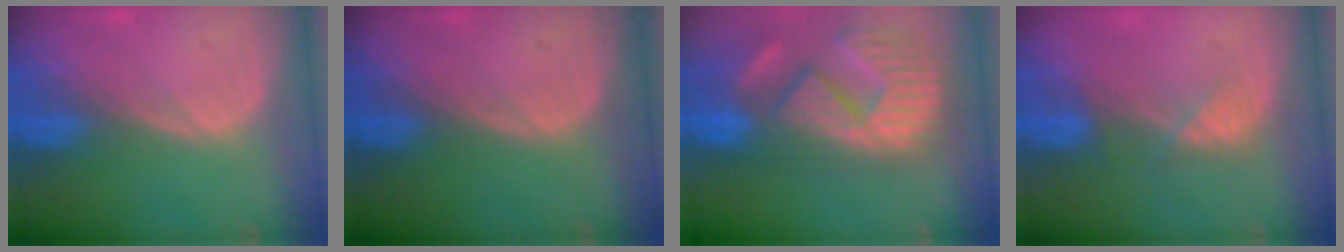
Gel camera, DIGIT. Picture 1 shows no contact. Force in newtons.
{"total": 0.0}
{"total": 14.0, "press": 12.1, "slide": 7.1}
{"total": 2.6, "press": 2.5, "slide": 0.8}